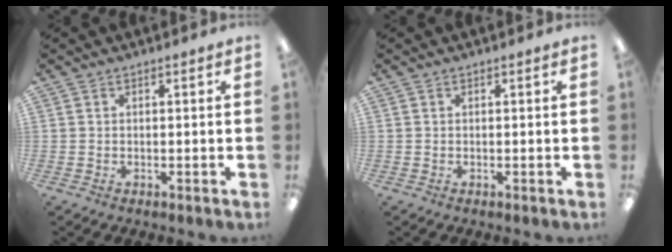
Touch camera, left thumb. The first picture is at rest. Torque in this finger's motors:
{"motor_torque": [0.00, 0.00, 0.15, -0.13, 0.00]}